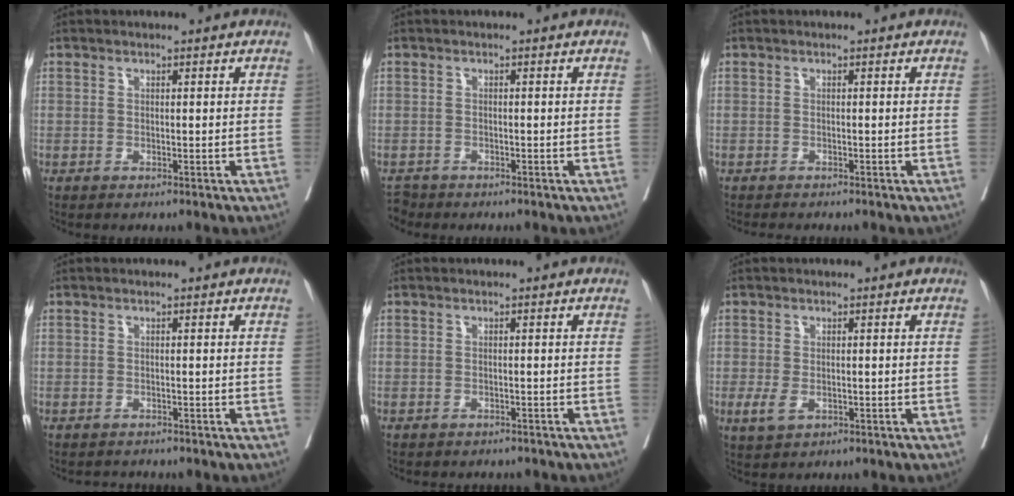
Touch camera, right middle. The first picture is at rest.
{"total": 1.7, "force": [-1.6, 0.5, -0.3], "torque": [0.005, -0.006, -0.030]}
{"total": 2.1, "force": [-1.9, 0.4, 0.8], "torque": [-0.014, -0.005, -0.026]}
{"total": 1.4, "force": [-1.3, 0.4, -0.1], "torque": [-0.002, -0.003, -0.019]}
{"total": 3.7, "force": [-3.3, 1.4, 0.8], "torque": [-0.012, 0.001, -0.039]}
{"total": 2.7, "force": [-0.9, 1.5, 2.0], "torque": [-0.044, -0.005, -0.010]}